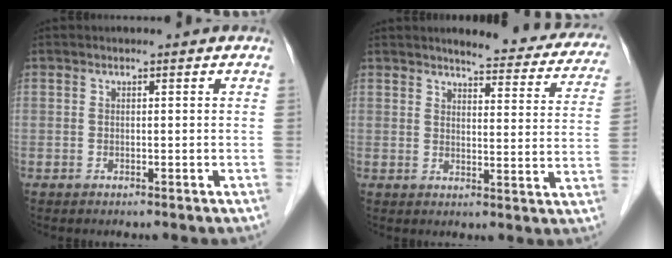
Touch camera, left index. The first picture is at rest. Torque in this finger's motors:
{"motor_torque": [0.02, -0.12, 0.25, 0.05]}